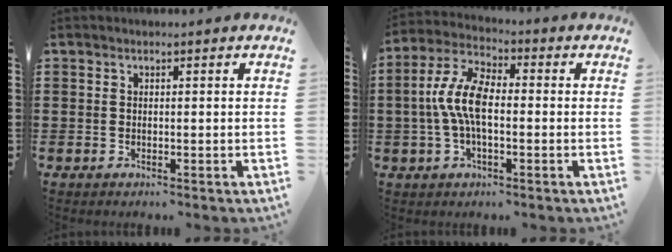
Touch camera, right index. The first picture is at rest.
{"total": 7.9, "force": [-0.8, 3.5, 7.0], "torque": [-0.159, 0.001, -0.022]}